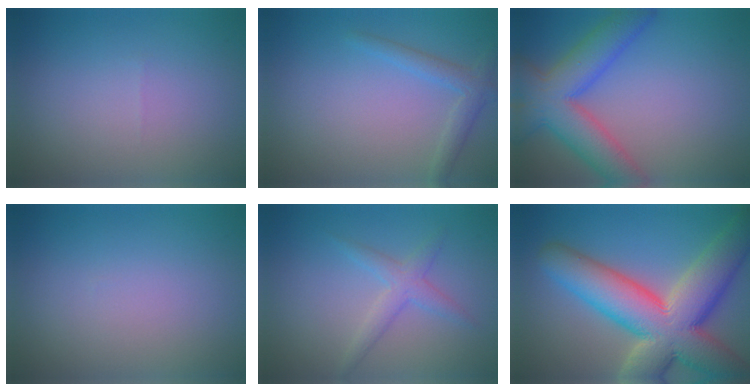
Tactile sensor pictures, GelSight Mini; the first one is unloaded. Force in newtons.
{"total": 2.1, "press": 2.1, "slide": 0.1}
{"total": 7.7, "press": 7.7, "slide": 0.3}
{"total": 0.0}
{"total": 2.2, "press": 2.2, "slide": 0.1}
{"total": 13.6, "press": 13.6, "slide": 0.8}